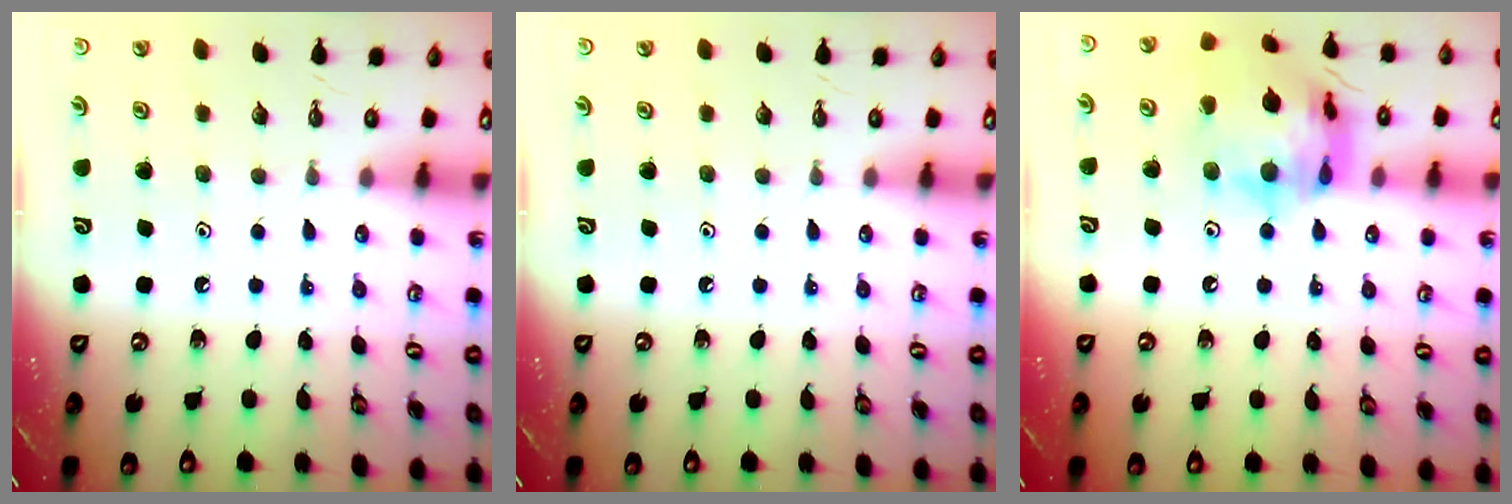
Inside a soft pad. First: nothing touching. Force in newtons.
{"total": 0.0}
{"total": 19.4, "press": 19.3, "slide": 2.0}